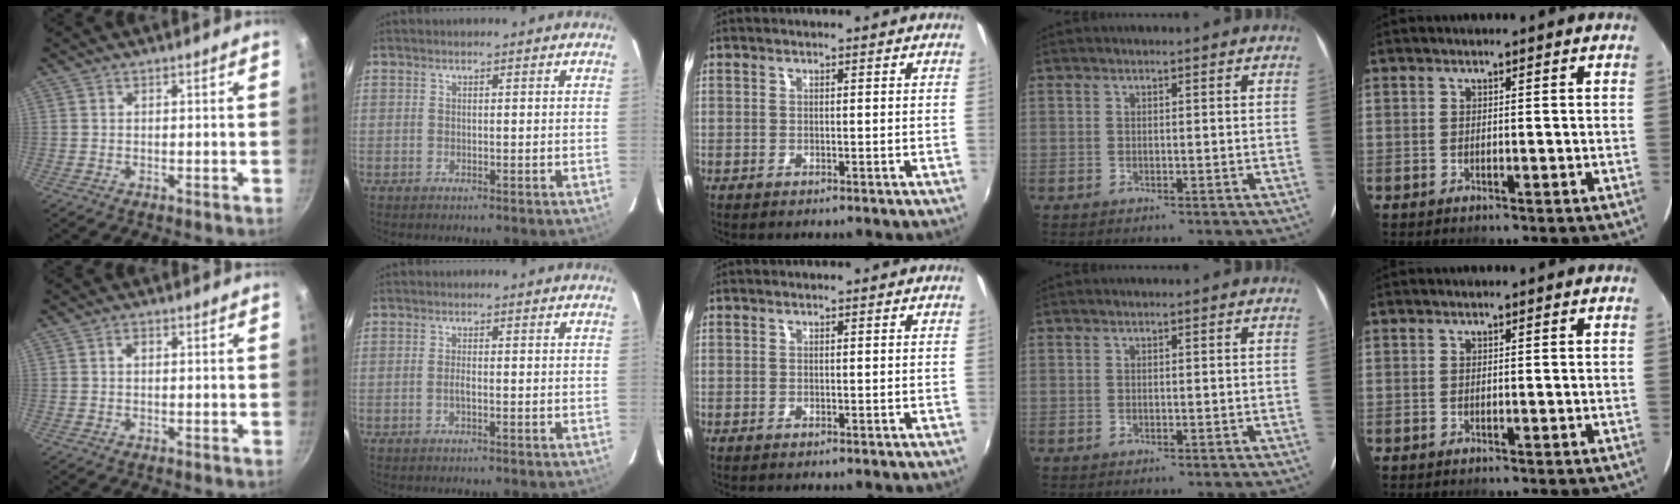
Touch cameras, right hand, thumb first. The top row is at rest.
{"thumb": {"total": 1.4, "force": [0.3, 1.0, 1.0], "torque": [-0.015, 0.004, 0.003]}, "index": {"total": 1.0, "force": [-0.4, 0.2, 0.9], "torque": [-0.019, -0.001, -0.007]}}